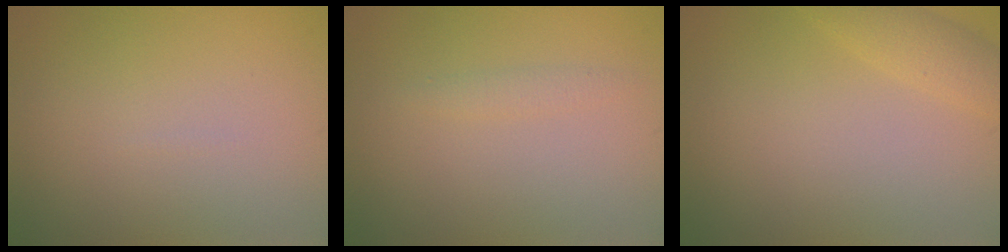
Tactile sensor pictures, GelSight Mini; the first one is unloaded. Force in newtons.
{"total": 0.8, "press": 0.8, "slide": 0.1}
{"total": 2.1, "press": 2.1, "slide": 0.2}